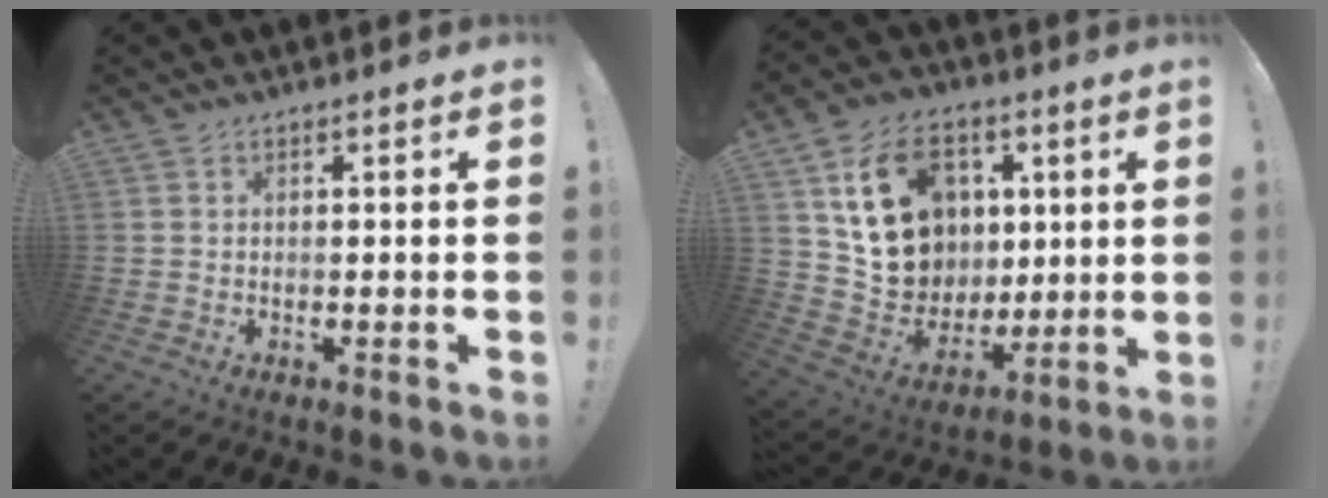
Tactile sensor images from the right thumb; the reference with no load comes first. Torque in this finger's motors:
{"motor_torque": [1.89, 2.51, 0.26, 0.27, 0.12]}